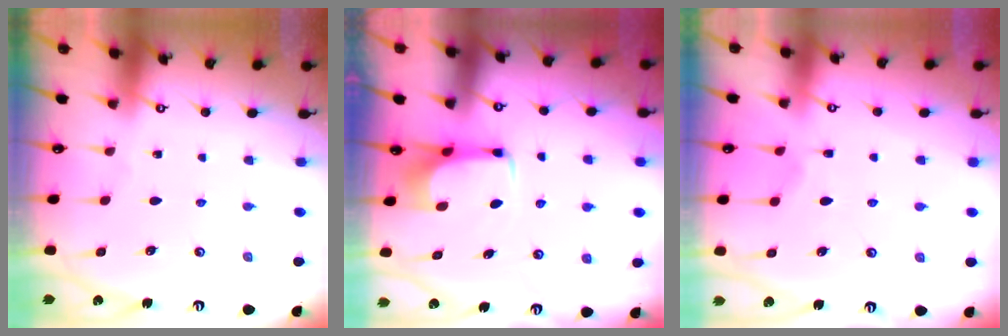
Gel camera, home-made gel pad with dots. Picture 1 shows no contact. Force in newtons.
{"total": 3.3, "press": 3.3, "slide": 0.4}
{"total": 1.5, "press": 0.9, "slide": 1.2}